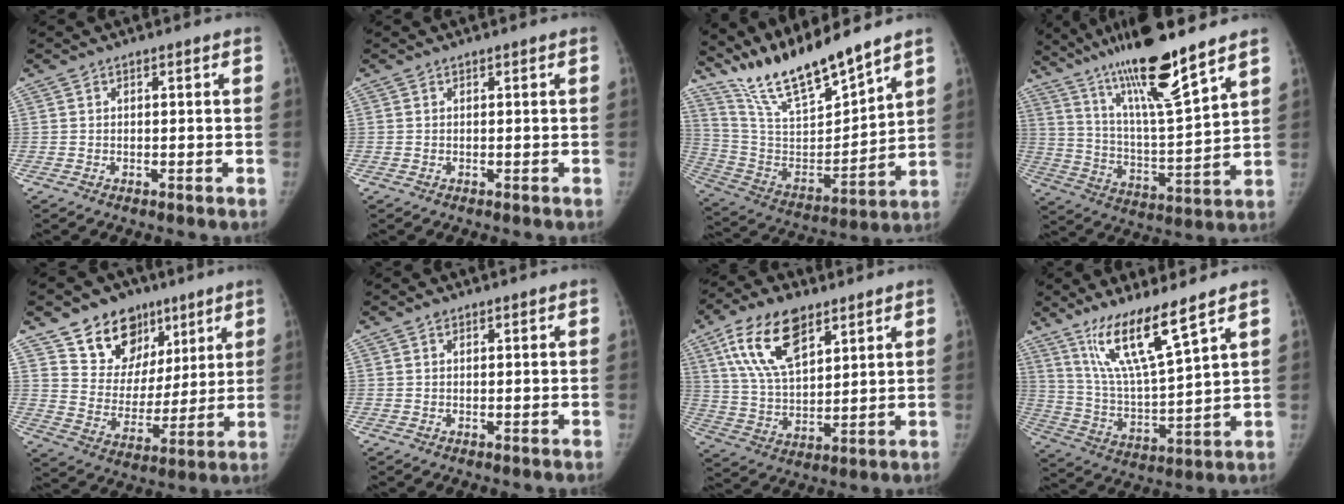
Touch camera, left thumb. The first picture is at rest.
{"total": 0.0}
{"total": 18.2, "force": [15.8, 2.8, 8.6], "torque": [-0.132, -0.087, 0.306]}
{"total": 19.0, "force": [14.0, 1.3, 12.8], "torque": [-0.208, -0.068, 0.252]}
{"total": 15.5, "force": [9.7, 11.0, 4.9], "torque": [-0.027, -0.047, 0.171]}
{"total": 0.7, "force": [0.5, 0.5, 0.2], "torque": [0.002, -0.002, 0.006]}
{"total": 15.4, "force": [8.3, 7.6, 10.5], "torque": [-0.173, -0.025, 0.159]}
{"total": 13.8, "force": [9.4, 1.2, 10.0], "torque": [-0.182, -0.062, 0.191]}